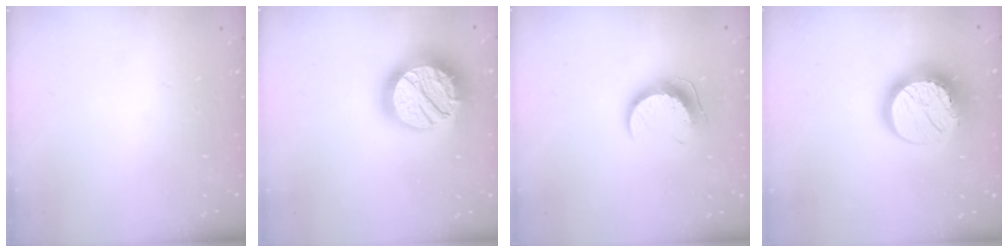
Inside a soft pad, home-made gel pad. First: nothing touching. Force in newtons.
{"total": 24.1, "press": 24.0, "slide": 1.8}
{"total": 9.8, "press": 9.8, "slide": 0.5}
{"total": 17.0, "press": 17.0, "slide": 1.3}